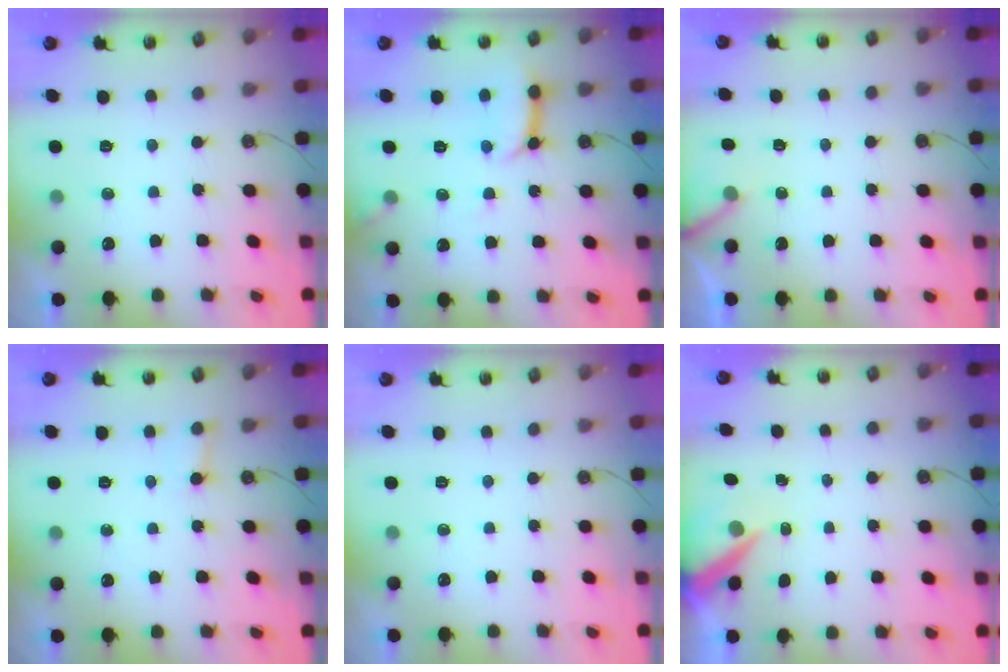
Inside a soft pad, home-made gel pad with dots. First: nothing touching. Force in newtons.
{"total": 11.0, "press": 11.0, "slide": 1.2}
{"total": 4.8, "press": 4.8, "slide": 0.3}
{"total": 4.5, "press": 4.4, "slide": 0.5}
{"total": 0.0}
{"total": 6.9, "press": 6.9, "slide": 0.9}